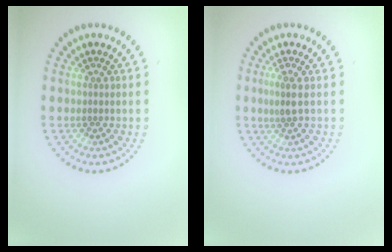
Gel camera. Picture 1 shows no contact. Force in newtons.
{"total": 1.8, "press": 1.4, "slide": 1.2}